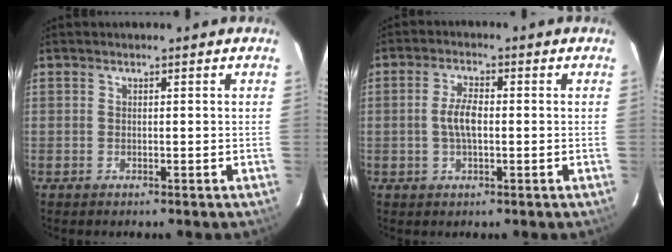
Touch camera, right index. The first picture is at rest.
{"total": 4.4, "force": [-0.4, 1.6, 4.1], "torque": [-0.083, 0.005, -0.007]}